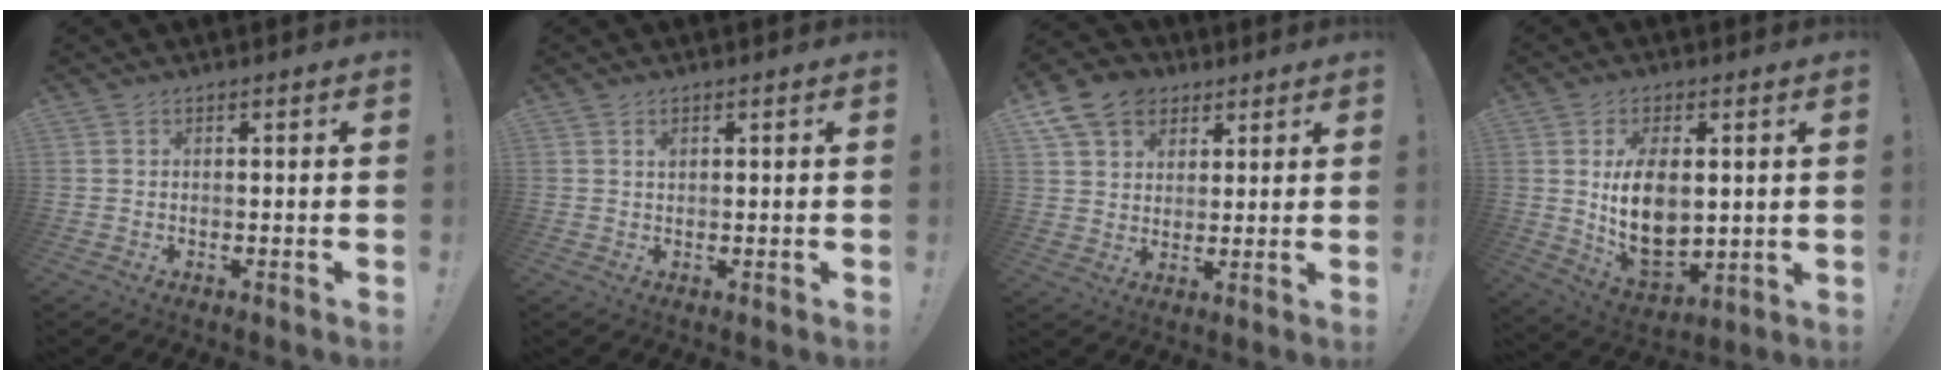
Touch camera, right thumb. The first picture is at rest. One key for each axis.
{"total": 0.8, "fx": 0.5, "fy": 0.5, "fz": 0.4, "tx": 0.000, "ty": -0.002, "tz": 0.008}
{"total": 12.3, "fx": 6.2, "fy": 9.4, "fz": 4.8, "tx": -0.076, "ty": -0.026, "tz": 0.125}
{"total": 13.2, "fx": 2.3, "fy": 8.1, "fz": 10.2, "tx": -0.177, "ty": -0.025, "tz": 0.041}